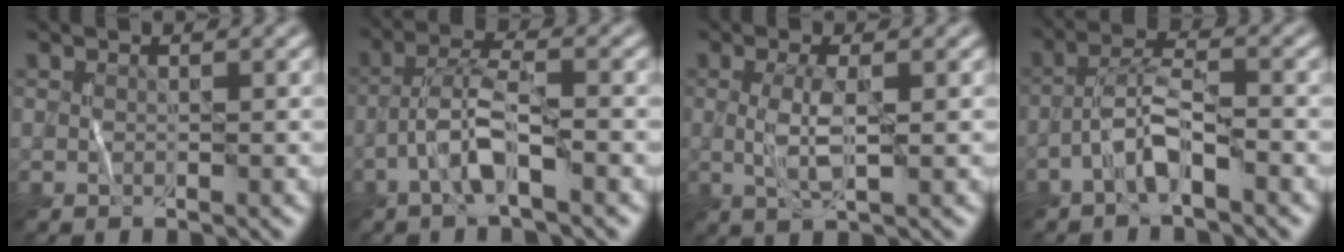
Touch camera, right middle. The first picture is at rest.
{"total": 4.0, "force": [-2.1, 0.7, 3.4], "torque": [-0.067, 0.018, -0.047]}
{"total": 2.7, "force": [0.0, 0.6, 2.6], "torque": [-0.059, 0.004, 0.002]}
{"total": 3.5, "force": [-2.2, 0.7, 2.6], "torque": [-0.053, 0.021, -0.050]}